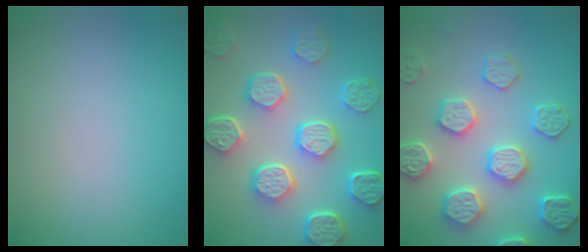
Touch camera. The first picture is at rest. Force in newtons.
{"total": 8.1, "press": 6.3, "slide": 5.1}
{"total": 5.6, "press": 5.5, "slide": 1.2}